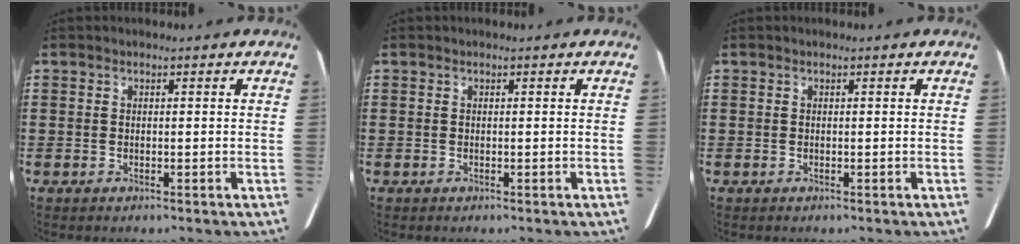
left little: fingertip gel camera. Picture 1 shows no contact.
{"total": 0.0}
{"total": 0.0}